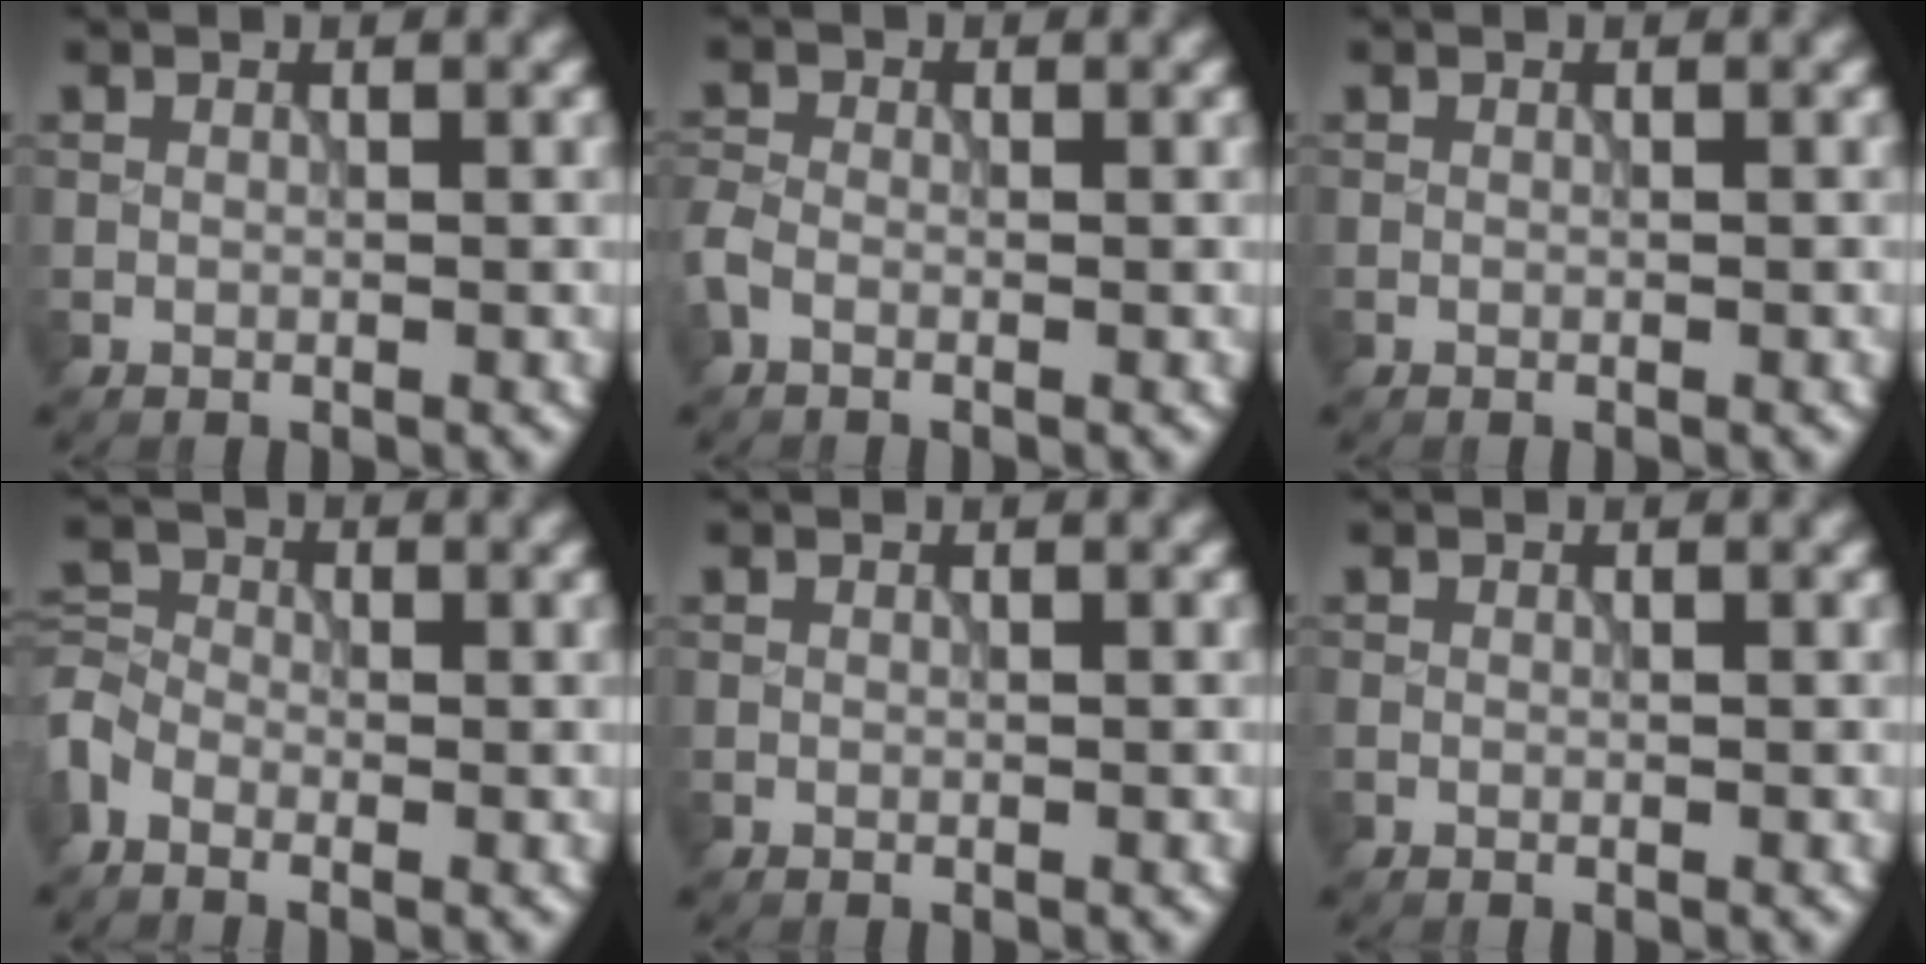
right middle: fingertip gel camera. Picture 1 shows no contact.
{"total": 1.7, "force": [-0.9, 1.1, 1.0], "torque": [-0.028, 0.001, -0.029]}
{"total": 0.0}
{"total": 3.0, "force": [-1.7, 1.9, 1.7], "torque": [-0.040, 0.002, -0.051]}
{"total": 0.0}
{"total": 0.0}